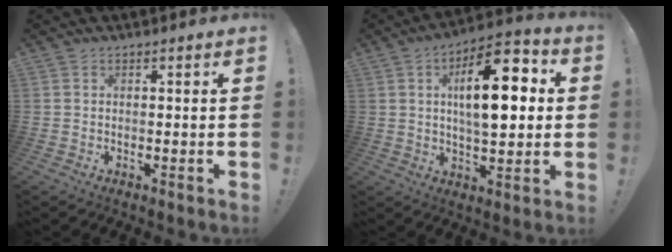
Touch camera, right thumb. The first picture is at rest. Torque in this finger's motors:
{"motor_torque": [0.01, 1.10, 1.49, 0.13, 0.30]}